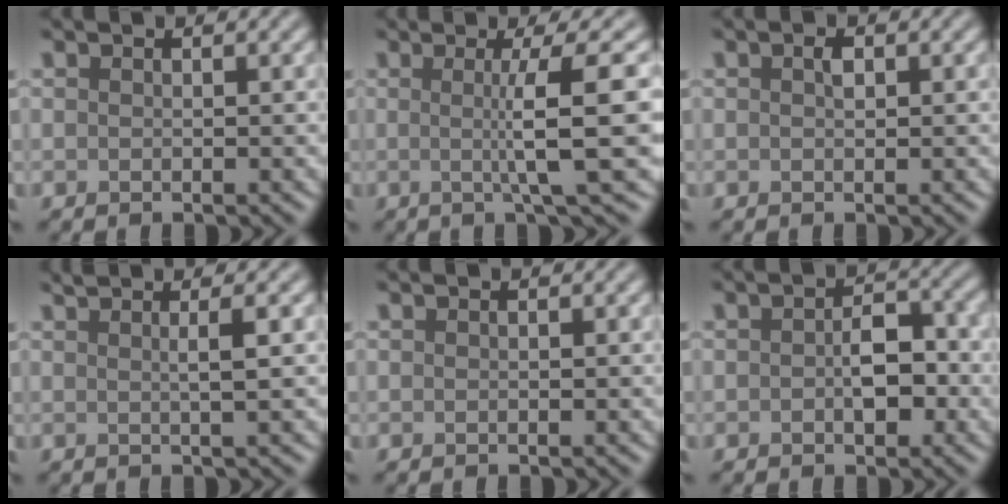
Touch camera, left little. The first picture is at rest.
{"total": 5.9, "force": [0.2, 0.8, 5.9], "torque": [-0.089, 0.004, -0.001]}
{"total": 0.6, "force": [0.2, 0.4, 0.4], "torque": [-0.008, 0.002, 0.004]}
{"total": 2.3, "force": [0.8, 0.7, 2.1], "torque": [-0.032, 0.007, -0.001]}
{"total": 0.0}
{"total": 3.4, "force": [-0.4, 2.0, 2.7], "torque": [-0.043, -0.001, -0.011]}